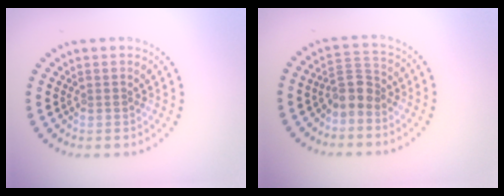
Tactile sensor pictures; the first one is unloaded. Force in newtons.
{"total": 2.7, "press": 2.2, "slide": 1.5}